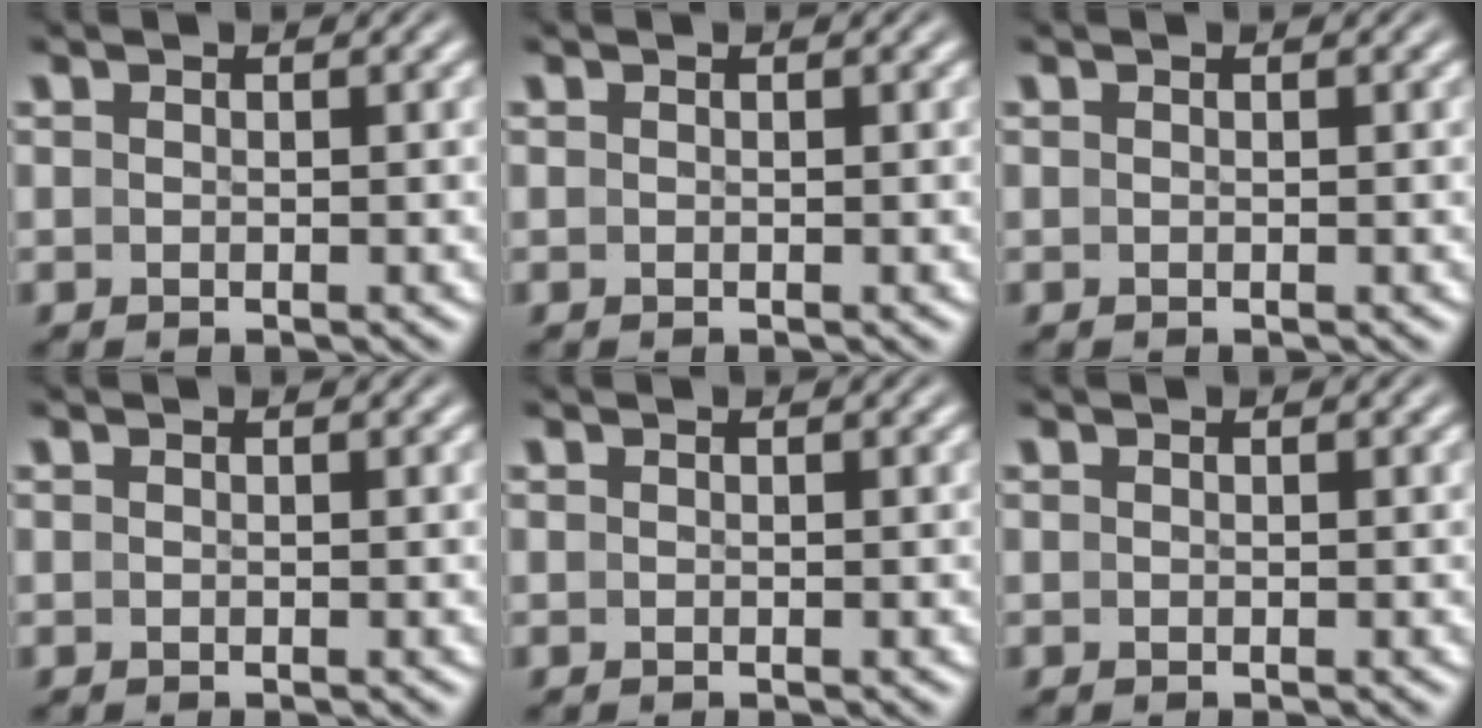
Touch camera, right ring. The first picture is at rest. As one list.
[{"total": 0.0}, {"total": 0.0}, {"total": 0.0}, {"total": 0.0}, {"total": 1.2, "force": [-0.3, -1.1, -0.4], "torque": [0.015, -0.012, 0.005]}]